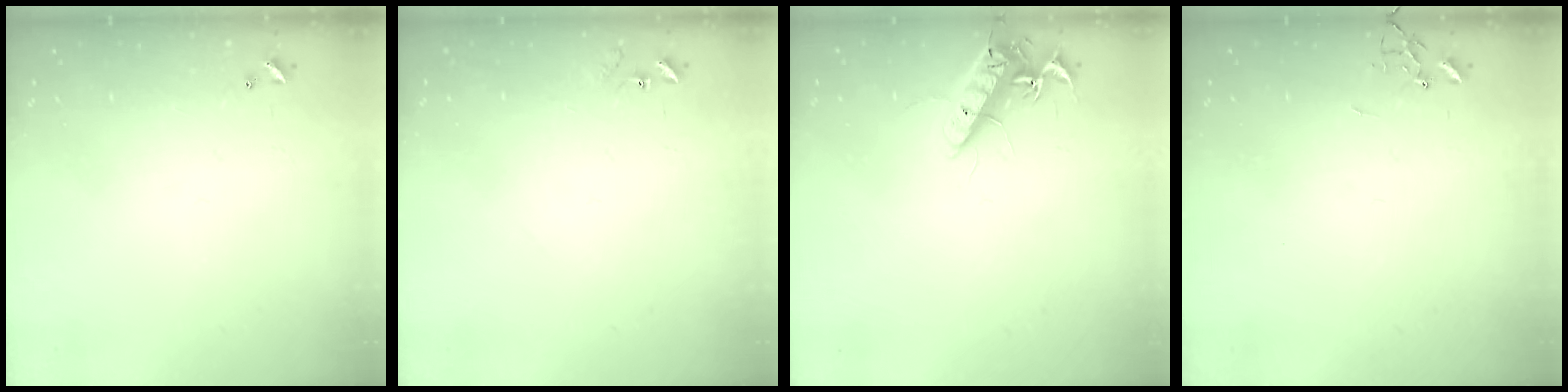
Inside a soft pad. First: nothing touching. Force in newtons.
{"total": 7.7, "press": 7.6, "slide": 0.6}
{"total": 14.2, "press": 14.2, "slide": 1.4}
{"total": 0.0}